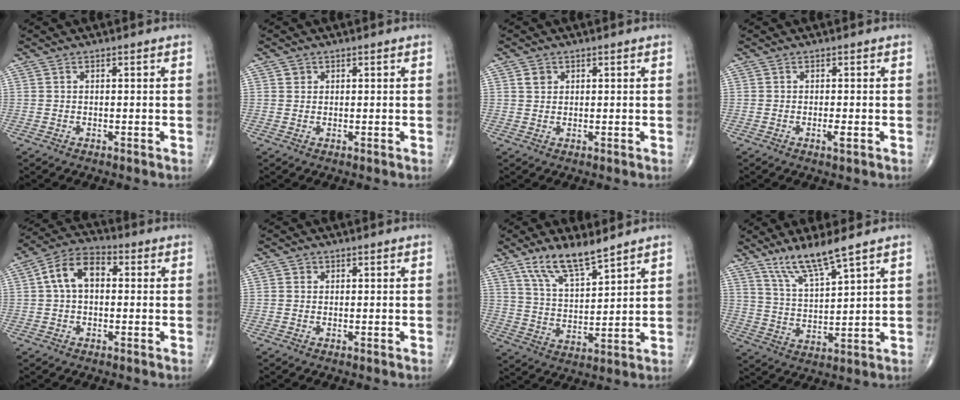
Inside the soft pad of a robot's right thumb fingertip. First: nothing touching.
{"total": 1.1, "force": [0.4, 1.0, 0.2], "torque": [0.006, -0.001, 0.004]}
{"total": 1.9, "force": [0.8, 1.5, 0.7], "torque": [-0.004, -0.003, 0.012]}
{"total": 1.5, "force": [-0.5, 0.3, 1.3], "torque": [-0.026, -0.004, -0.010]}
{"total": 9.3, "force": [1.2, 5.9, 7.0], "torque": [-0.123, 0.030, 0.013]}
{"total": 0.9, "force": [0.2, 0.8, 0.1], "torque": [0.005, 0.001, 0.002]}
{"total": 10.2, "force": [7.6, 3.0, 6.2], "torque": [-0.105, -0.047, 0.152]}
{"total": 9.1, "force": [6.8, 1.0, 6.0], "torque": [-0.119, -0.046, 0.142]}